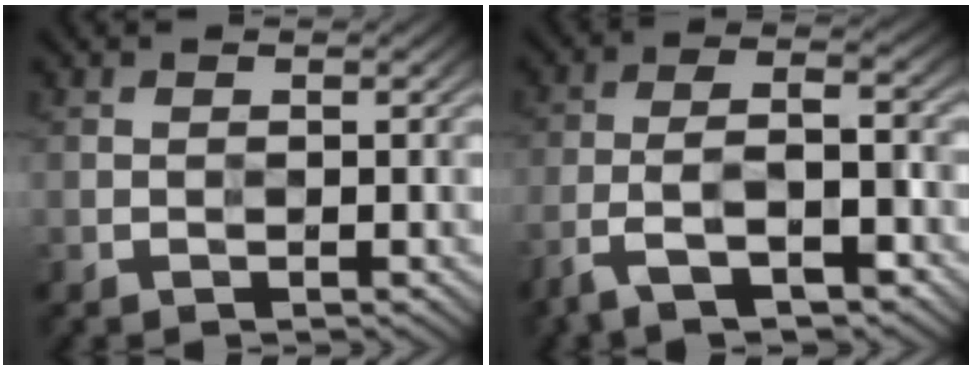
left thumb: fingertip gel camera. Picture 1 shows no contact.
{"total": 8.4, "force": [-5.1, 2.6, 6.1], "torque": [-0.121, -0.003, -0.102]}